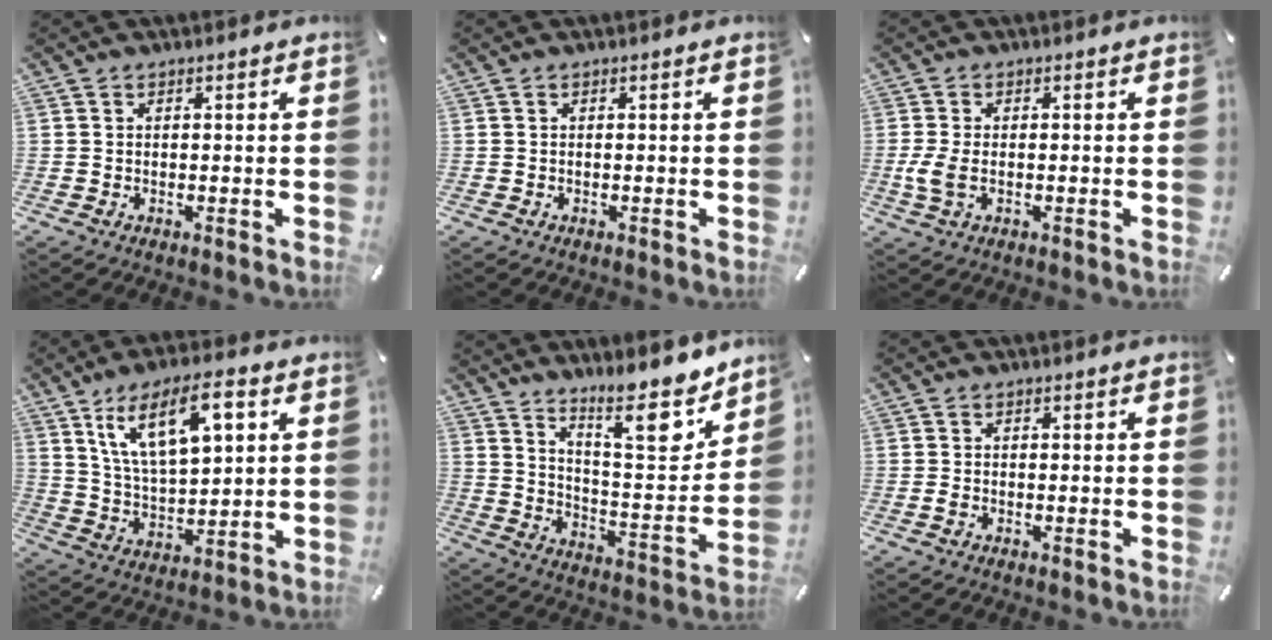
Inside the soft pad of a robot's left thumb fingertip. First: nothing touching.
{"total": 0.0}
{"total": 4.5, "force": [-1.0, 2.3, 3.8], "torque": [-0.089, -0.003, -0.020]}
{"total": 14.7, "force": [7.6, 6.4, 10.8], "torque": [-0.211, -0.014, 0.130]}
{"total": 15.2, "force": [12.4, 3.5, 7.9], "torque": [-0.116, -0.103, 0.209]}
{"total": 0.8, "force": [-0.4, 0.5, 0.5], "torque": [-0.009, 0.000, -0.008]}